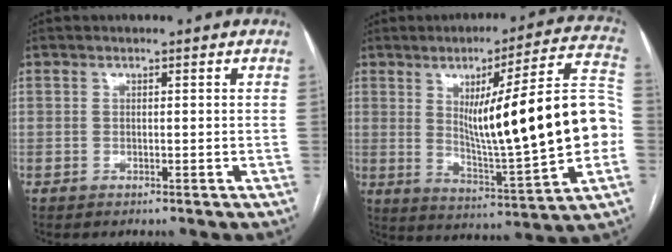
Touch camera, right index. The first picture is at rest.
{"total": 22.4, "force": [0.3, 1.5, 22.3], "torque": [-0.308, 0.015, 0.008]}